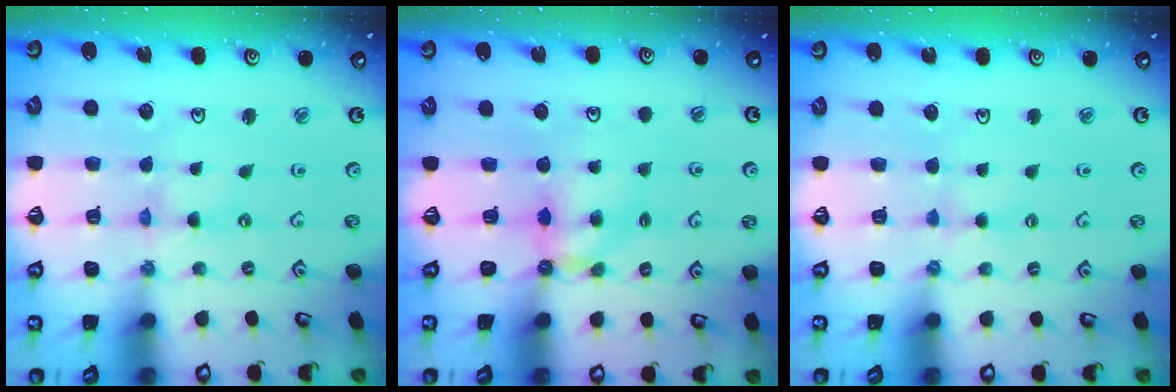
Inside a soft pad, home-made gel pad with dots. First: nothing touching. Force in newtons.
{"total": 6.2, "press": 6.2, "slide": 0.1}
{"total": 1.5, "press": 1.5, "slide": 0.3}